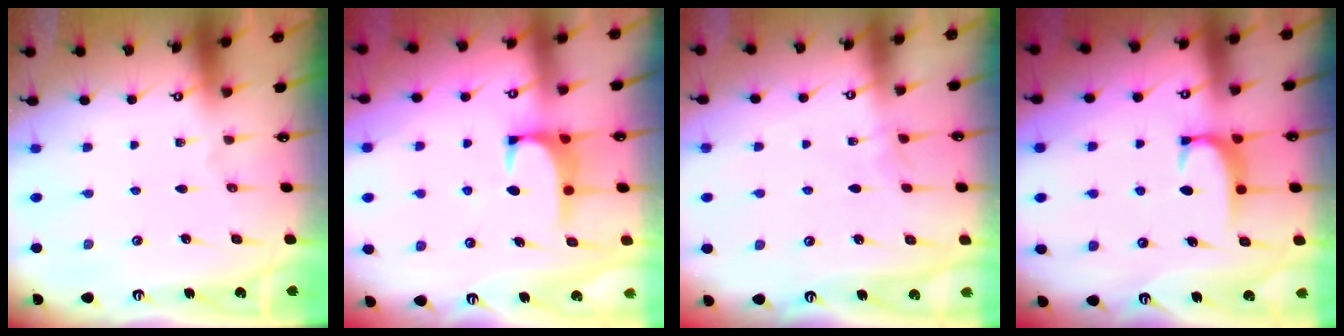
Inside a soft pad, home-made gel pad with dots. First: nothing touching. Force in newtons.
{"total": 1.4, "press": 1.3, "slide": 0.5}
{"total": 3.7, "press": 3.6, "slide": 0.3}
{"total": 1.7, "press": 1.6, "slide": 0.6}